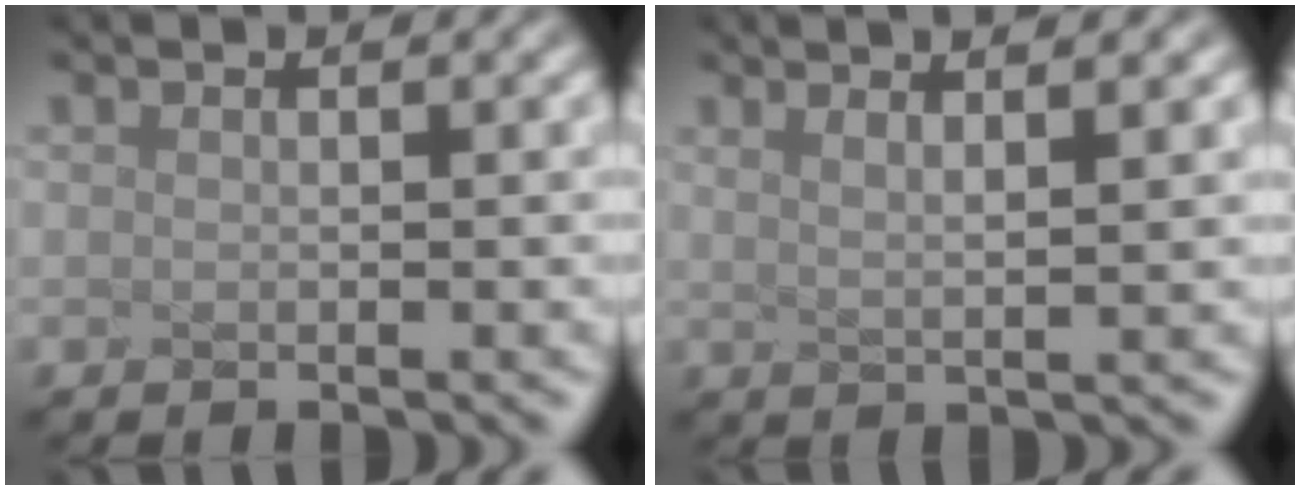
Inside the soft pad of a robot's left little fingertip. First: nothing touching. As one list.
[{"total": 3.4, "force": [2.2, 0.4, 2.5], "torque": [-0.050, 0.022, 0.031]}]